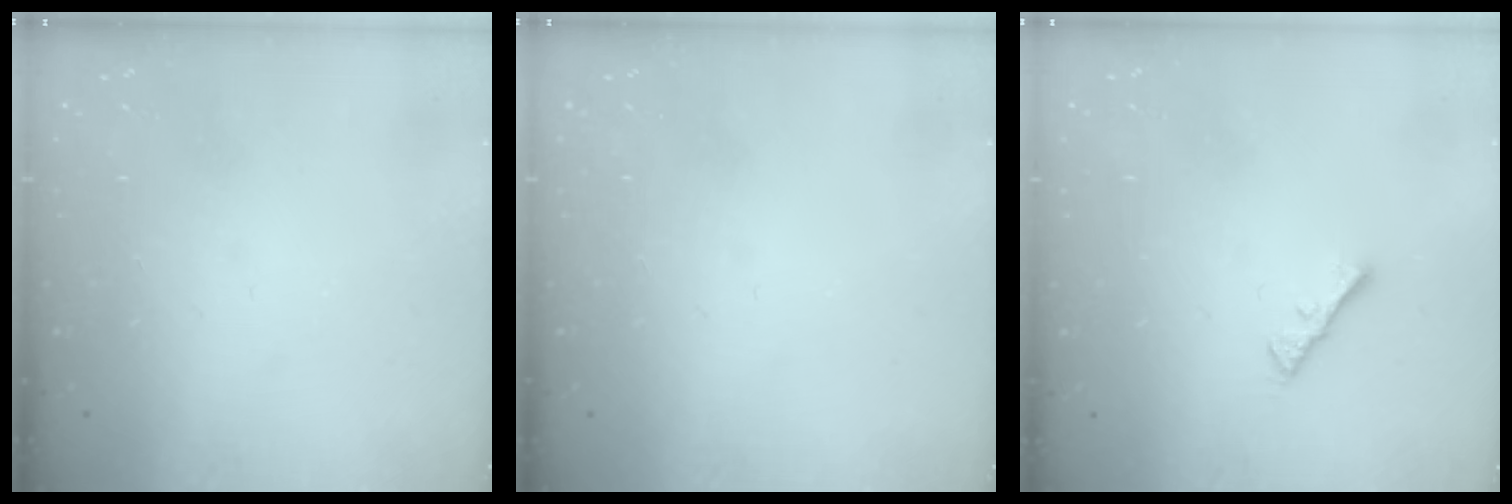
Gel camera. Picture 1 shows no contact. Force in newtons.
{"total": 0.0}
{"total": 2.3, "press": 2.2, "slide": 0.4}